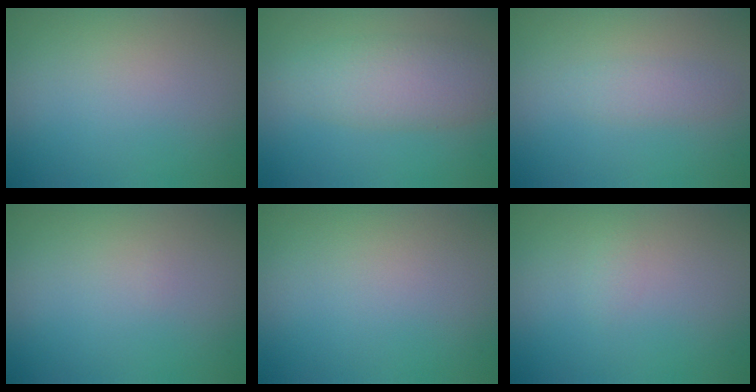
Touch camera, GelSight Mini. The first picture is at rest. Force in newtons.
{"total": 4.5, "press": 4.5, "slide": 0.2}
{"total": 1.4, "press": 1.4, "slide": 0.0}
{"total": 0.0}
{"total": 0.0}
{"total": 0.5, "press": 0.5, "slide": 0.0}